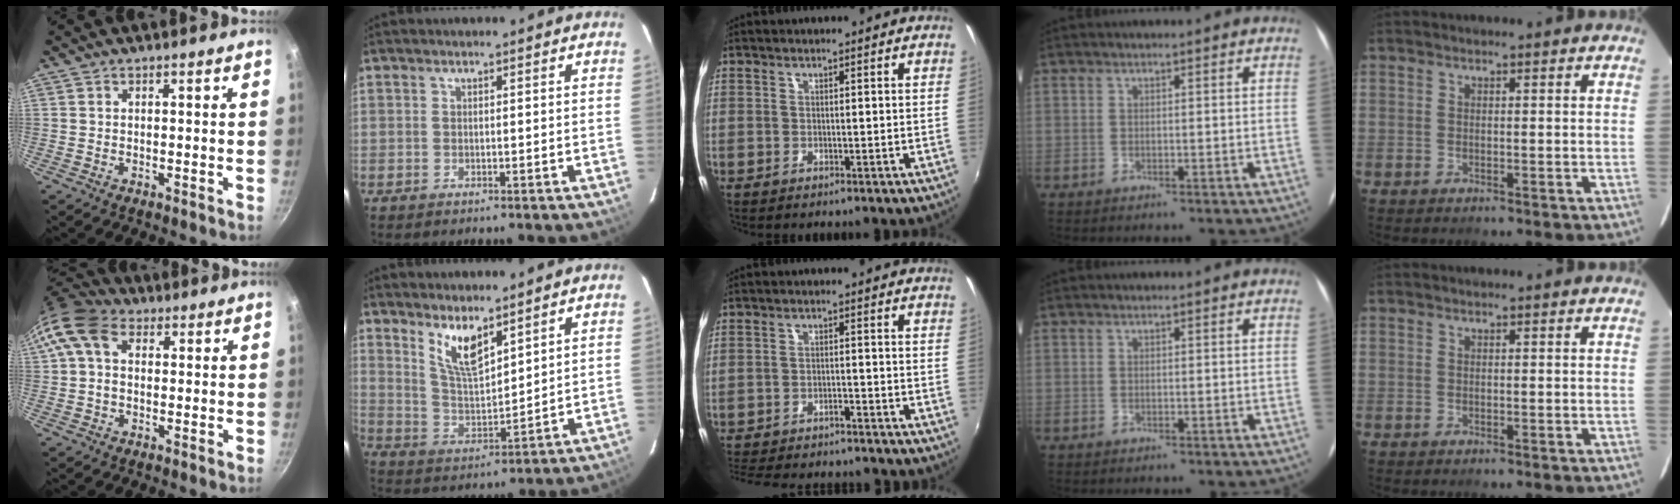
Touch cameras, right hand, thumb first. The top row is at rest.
{"thumb": {"total": 10.0, "force": [2.6, 7.0, 6.7], "torque": [-0.122, 0.014, 0.030]}, "index": {"total": 8.6, "force": [5.9, 2.6, 5.7], "torque": [-0.106, -0.008, 0.124]}, "middle": {"total": 13.1, "force": [-11.7, 3.5, 5.0], "torque": [-0.120, -0.006, -0.171]}}